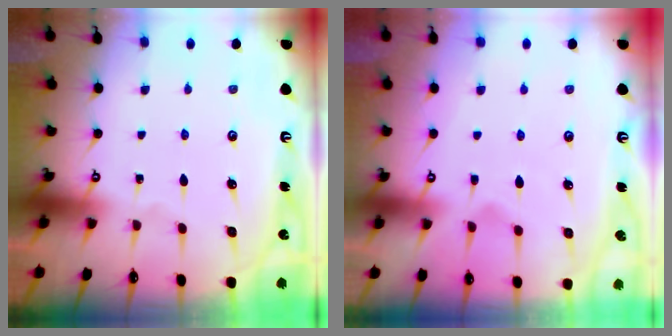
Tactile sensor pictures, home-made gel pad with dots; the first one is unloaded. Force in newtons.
{"total": 2.3, "press": 2.1, "slide": 1.0}